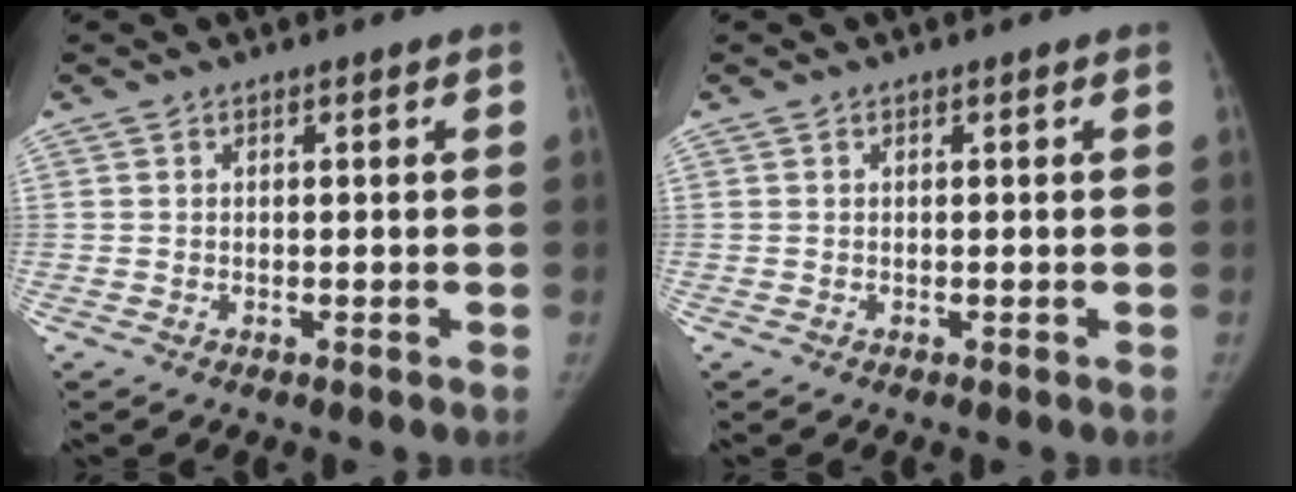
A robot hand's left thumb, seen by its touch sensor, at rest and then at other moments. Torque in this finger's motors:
{"motor_torque": [-0.10, -0.10, 0.30, -0.29, 0.02]}